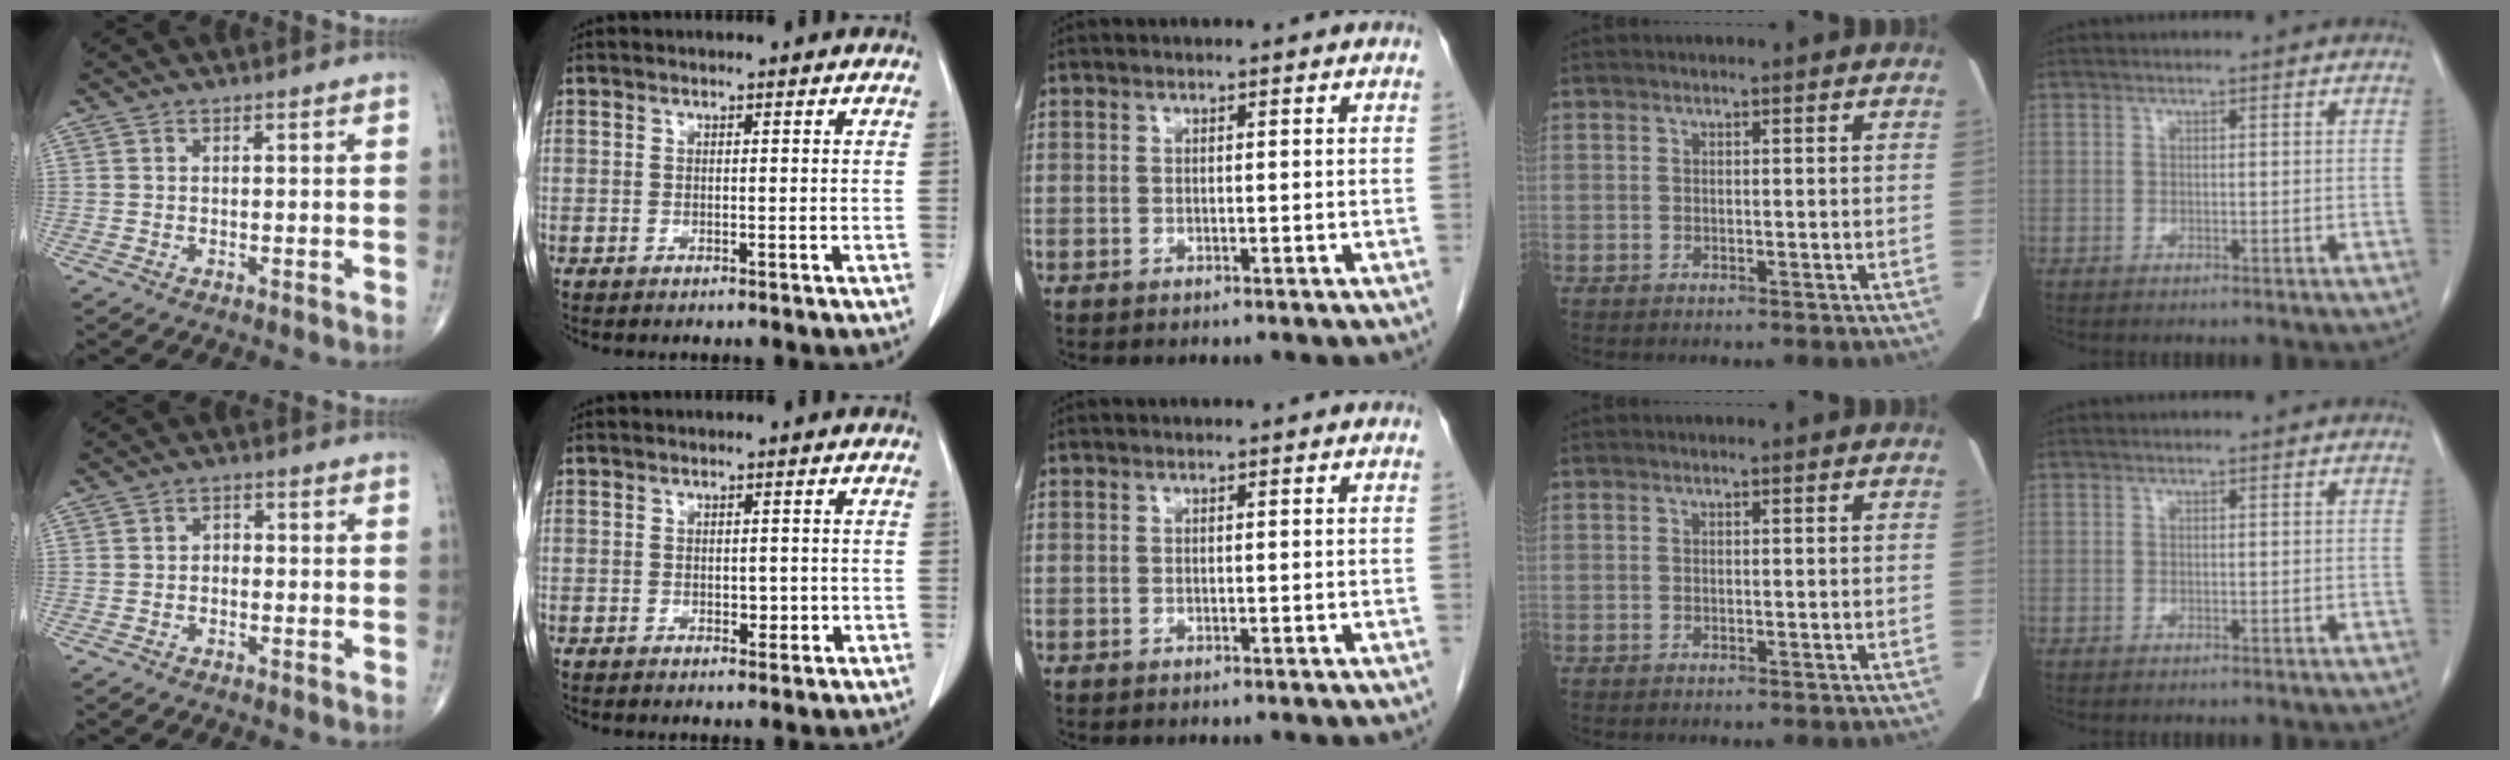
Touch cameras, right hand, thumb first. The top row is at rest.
{"thumb": {"total": 1.7, "force": [-0.6, 1.3, 1.0], "torque": [-0.003, 0.009, -0.017]}, "index": {"total": 1.7, "force": [-0.3, 1.2, 1.2], "torque": [-0.014, 0.000, 0.000]}}